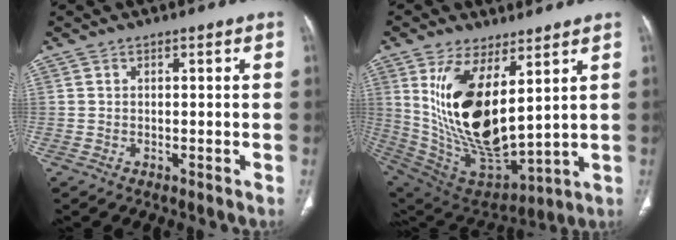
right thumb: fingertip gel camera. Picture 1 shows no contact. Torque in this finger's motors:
{"motor_torque": [0.59, 4.42, 2.22, 0.55, 0.69]}